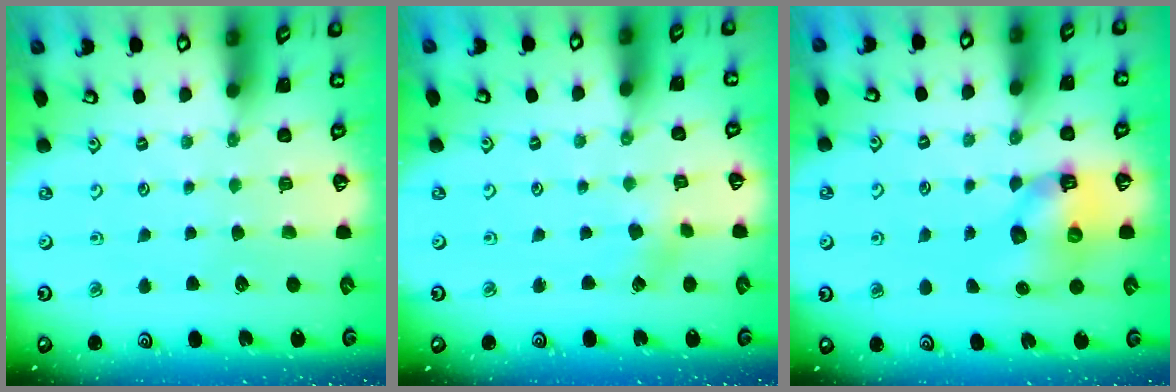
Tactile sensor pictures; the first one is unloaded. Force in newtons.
{"total": 2.2, "press": 2.2, "slide": 0.3}
{"total": 9.8, "press": 9.7, "slide": 1.7}